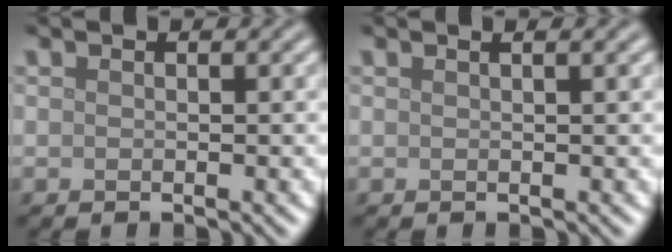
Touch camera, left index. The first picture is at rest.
{"total": 1.9, "force": [0.9, 0.7, 1.5], "torque": [-0.015, 0.003, 0.001]}